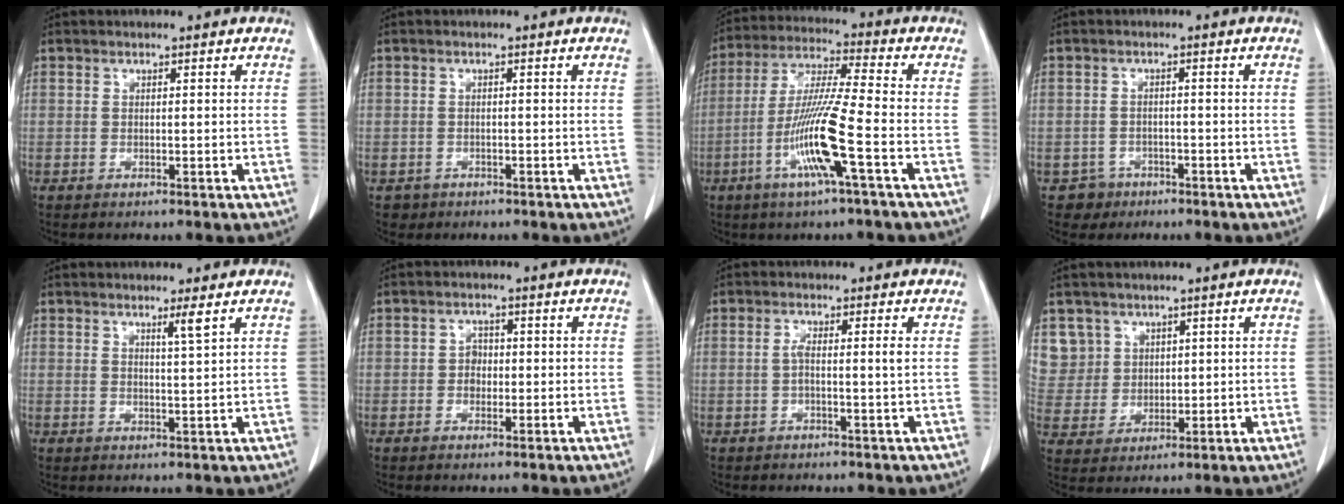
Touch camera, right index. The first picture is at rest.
{"total": 1.6, "force": [-0.8, 1.4, -0.2], "torque": [-0.003, 0.007, -0.013]}
{"total": 12.3, "force": [-4.3, -0.6, 11.5], "torque": [-0.231, -0.009, -0.089]}
{"total": 3.0, "force": [-1.6, 2.4, -0.5], "torque": [0.012, 0.015, -0.026]}
{"total": 2.0, "force": [1.3, -0.5, 1.5], "torque": [-0.028, -0.008, 0.025]}
{"total": 2.0, "force": [-0.3, 1.7, 1.1], "torque": [-0.012, 0.007, -0.006]}
{"total": 2.2, "force": [-0.2, -0.2, 2.2], "torque": [-0.042, 0.001, -0.004]}
{"total": 7.1, "force": [3.9, 5.9, -0.3], "torque": [0.010, 0.008, 0.089]}